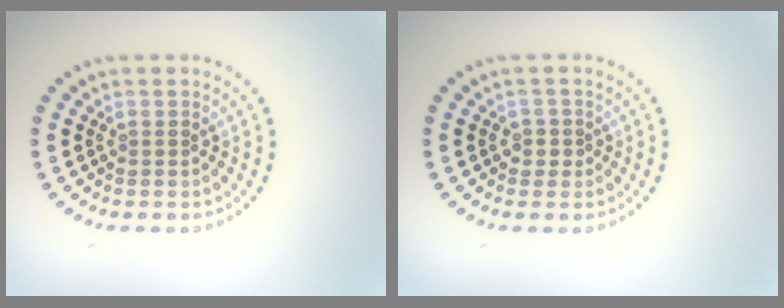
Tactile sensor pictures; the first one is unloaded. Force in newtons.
{"total": 1.1, "press": 0.9, "slide": 0.6}